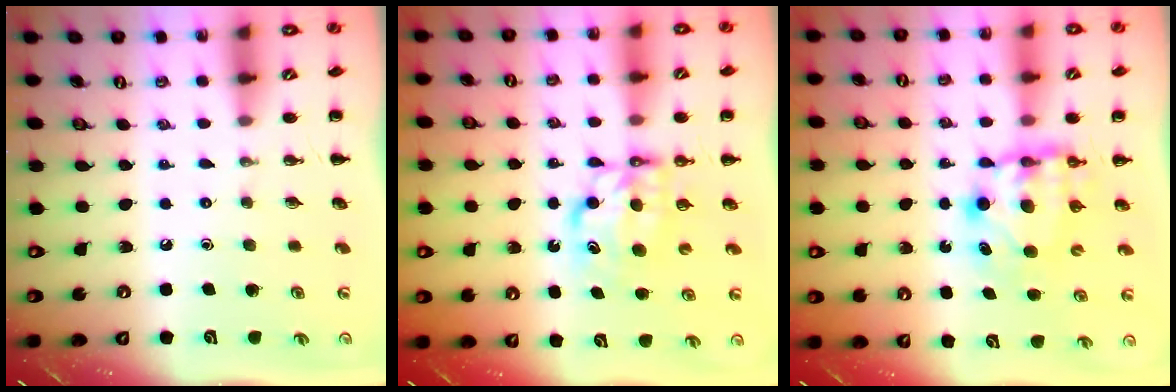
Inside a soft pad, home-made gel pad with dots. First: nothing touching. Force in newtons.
{"total": 6.6, "press": 6.6, "slide": 0.5}
{"total": 9.9, "press": 9.8, "slide": 1.4}